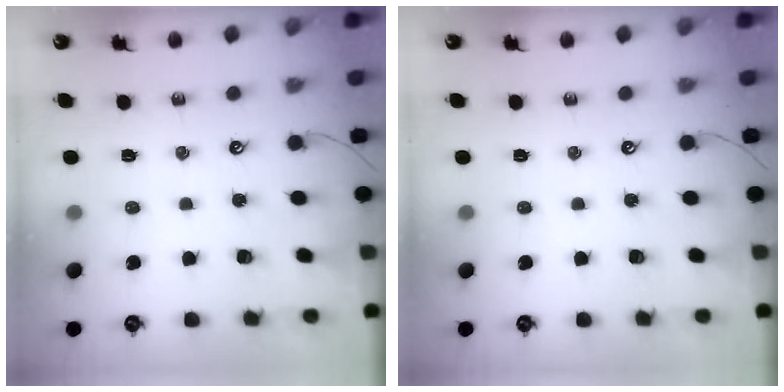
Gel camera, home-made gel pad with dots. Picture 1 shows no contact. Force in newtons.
{"total": 0.0}